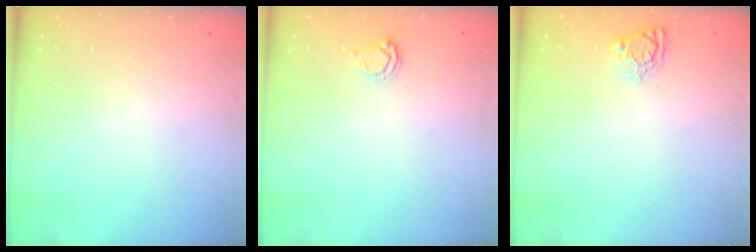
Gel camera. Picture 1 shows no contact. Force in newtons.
{"total": 3.8, "press": 3.8, "slide": 0.5}
{"total": 5.4, "press": 5.4, "slide": 0.1}